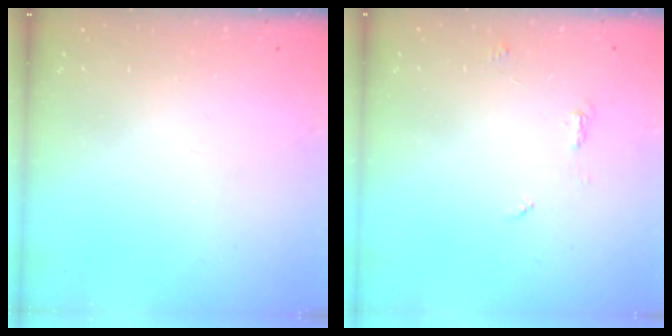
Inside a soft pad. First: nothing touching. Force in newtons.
{"total": 5.6, "press": 5.6, "slide": 0.4}